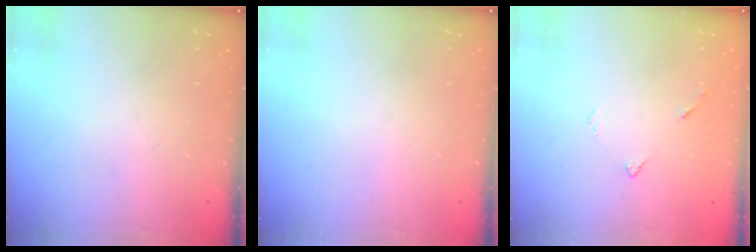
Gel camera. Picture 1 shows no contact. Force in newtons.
{"total": 0.0}
{"total": 4.0, "press": 4.0, "slide": 0.6}